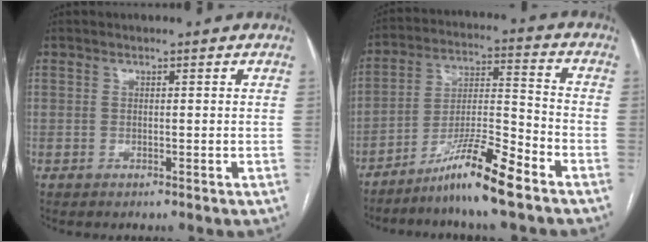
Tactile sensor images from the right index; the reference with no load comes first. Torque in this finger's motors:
{"motor_torque": [0.09, -0.07, 0.17, 0.01]}